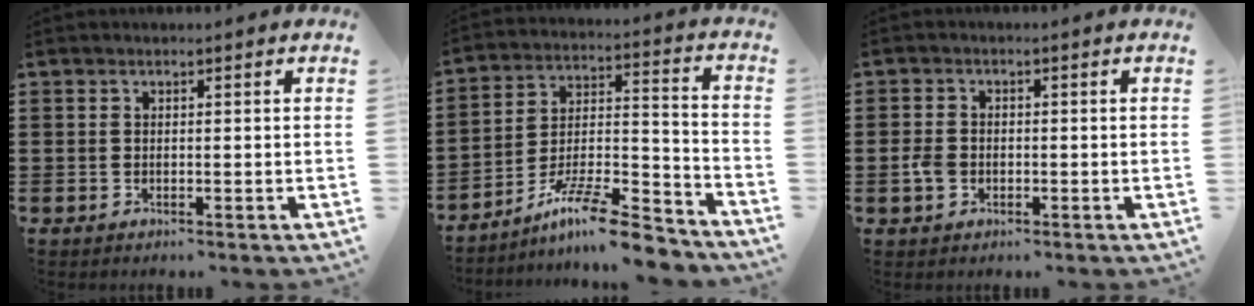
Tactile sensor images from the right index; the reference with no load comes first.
{"total": 12.1, "force": [-9.9, 1.5, 6.8], "torque": [-0.102, 0.027, -0.184]}
{"total": 2.8, "force": [-0.8, 2.1, 1.6], "torque": [-0.046, -0.003, -0.019]}